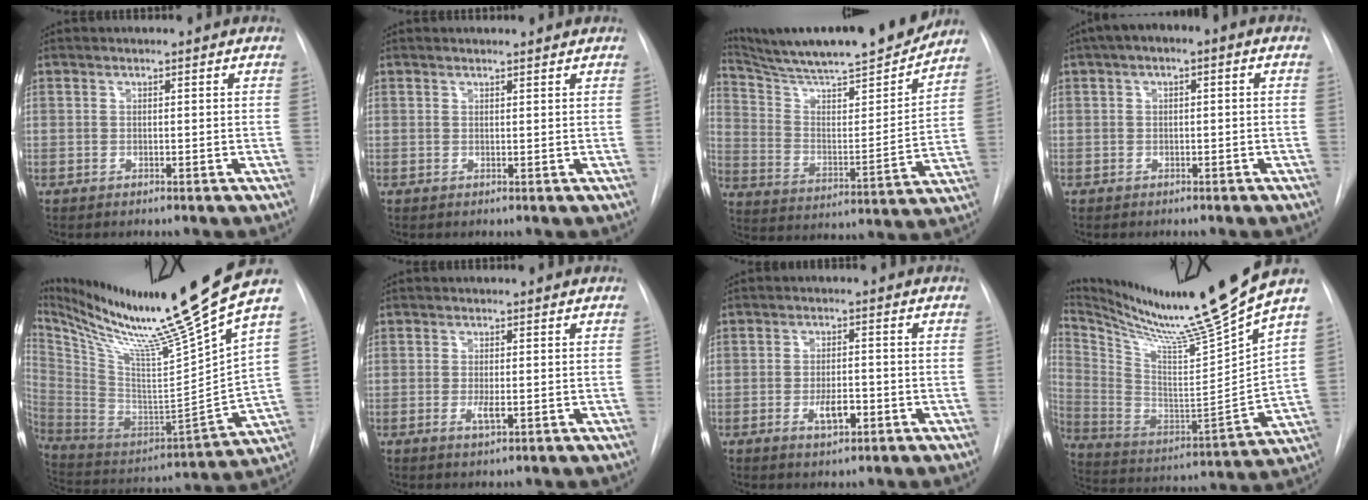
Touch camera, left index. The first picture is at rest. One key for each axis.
{"total": 1.8, "fx": 1.8, "fy": 0.0, "fz": 0.2, "tx": -0.009, "ty": 0.005, "tz": 0.023}
{"total": 22.8, "fx": 20.8, "fy": 0.8, "fz": 9.3, "tx": -0.159, "ty": -0.035, "tz": 0.317}
{"total": 3.5, "fx": 0.8, "fy": 1.8, "fz": 2.9, "tx": -0.046, "ty": 0.018, "tz": 0.007}
{"total": 26.2, "fx": 20.7, "fy": -3.2, "fz": 15.7, "tx": -0.279, "ty": -0.073, "tz": 0.347}
{"total": 1.9, "fx": -0.3, "fy": 0.4, "fz": 1.8, "tx": -0.035, "ty": -0.005, "tz": -0.001}
{"total": 3.8, "fx": -1.4, "fy": 1.5, "fz": 3.3, "tx": -0.055, "ty": 0.001, "tz": -0.017}
{"total": 23.2, "fx": 19.0, "fy": -2.8, "fz": 13.0, "tx": -0.234, "ty": -0.066, "tz": 0.313}